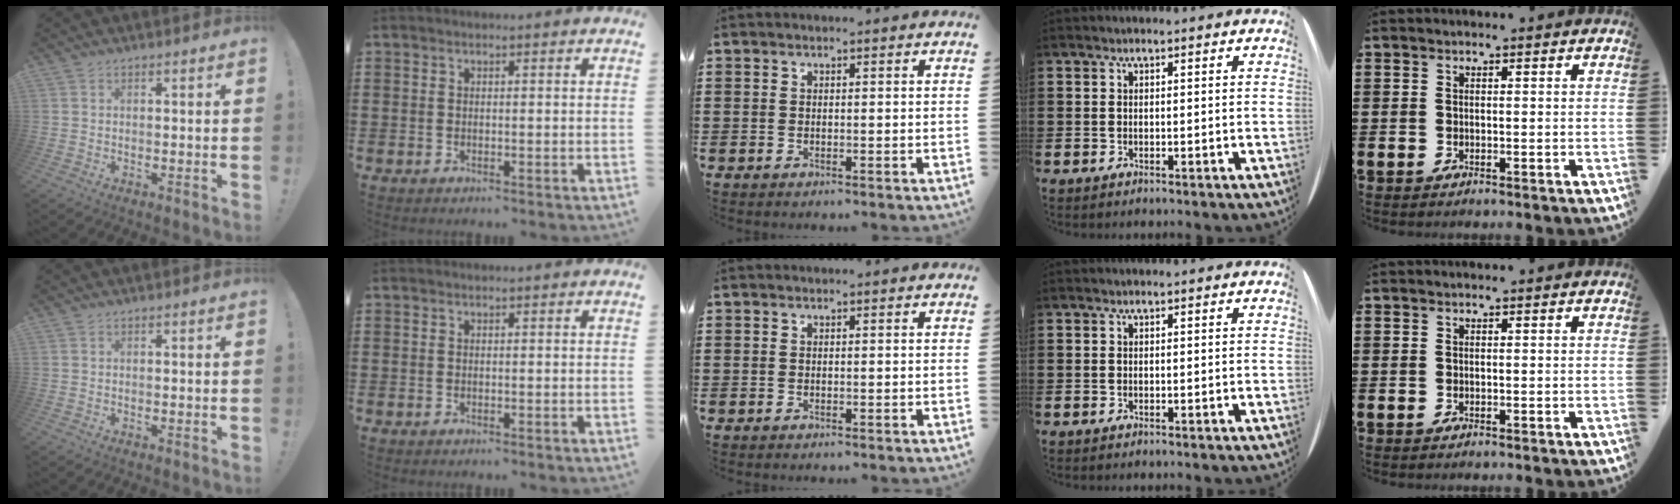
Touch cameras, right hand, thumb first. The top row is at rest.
{}